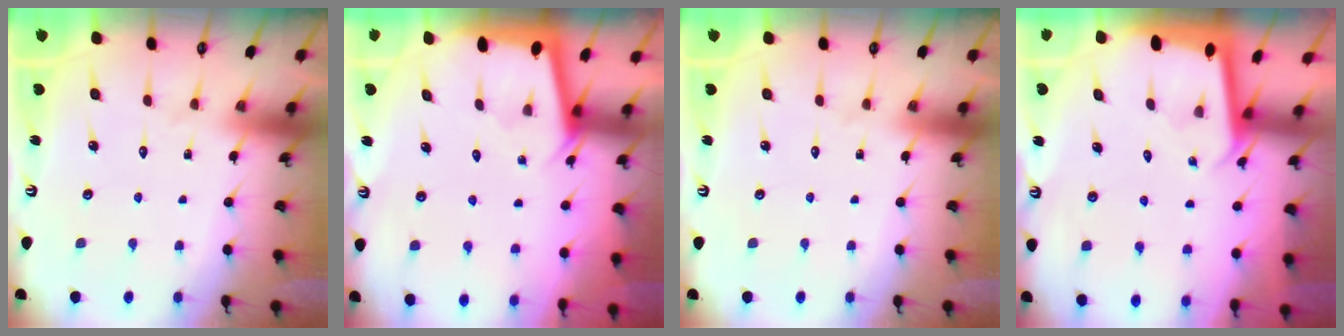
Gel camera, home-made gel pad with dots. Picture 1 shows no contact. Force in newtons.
{"total": 2.7, "press": 2.7, "slide": 0.2}
{"total": 0.0}
{"total": 1.7, "press": 1.7, "slide": 0.0}